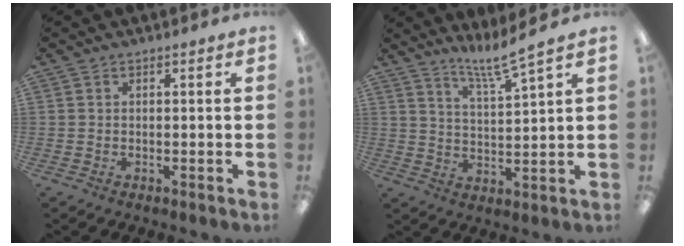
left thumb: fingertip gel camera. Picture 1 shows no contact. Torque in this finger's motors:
{"motor_torque": [0.18, -0.76, 0.20, -0.10, 0.06]}